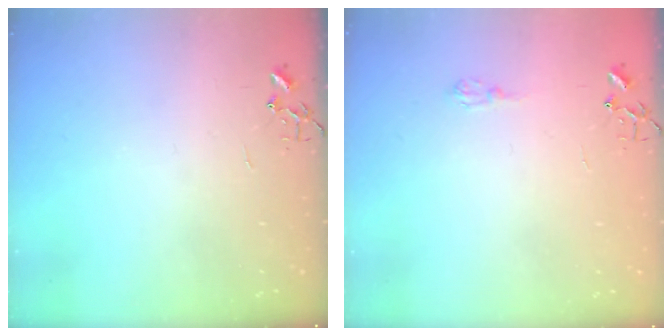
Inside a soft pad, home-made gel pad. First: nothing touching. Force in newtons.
{"total": 6.0, "press": 5.9, "slide": 0.7}